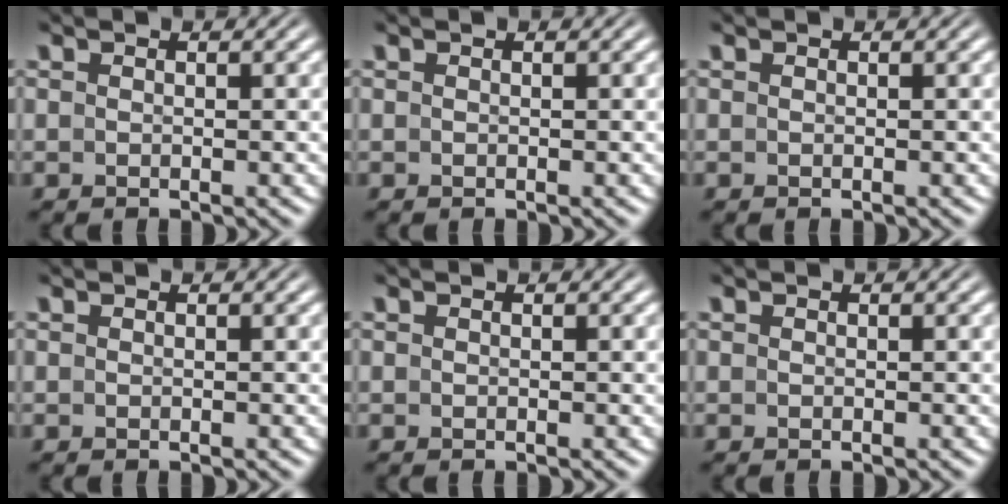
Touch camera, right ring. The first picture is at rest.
{"total": 0.0}
{"total": 0.0}
{"total": 0.0}
{"total": 0.0}
{"total": 0.0}